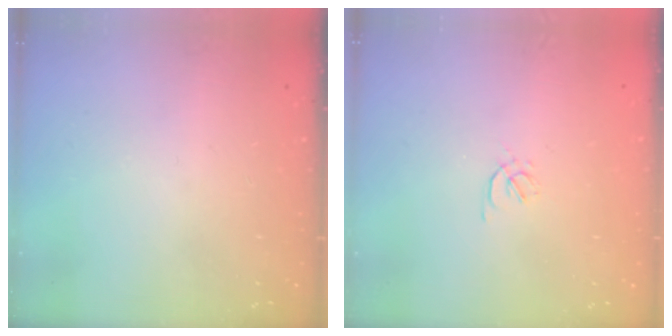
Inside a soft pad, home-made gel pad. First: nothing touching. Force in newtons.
{"total": 1.7, "press": 1.6, "slide": 0.5}